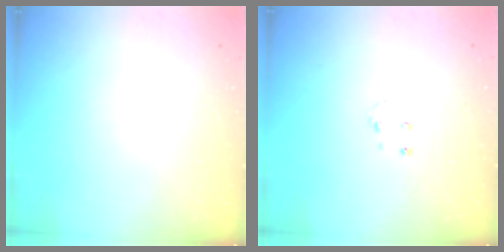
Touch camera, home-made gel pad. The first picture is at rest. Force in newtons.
{"total": 4.0, "press": 3.9, "slide": 0.4}